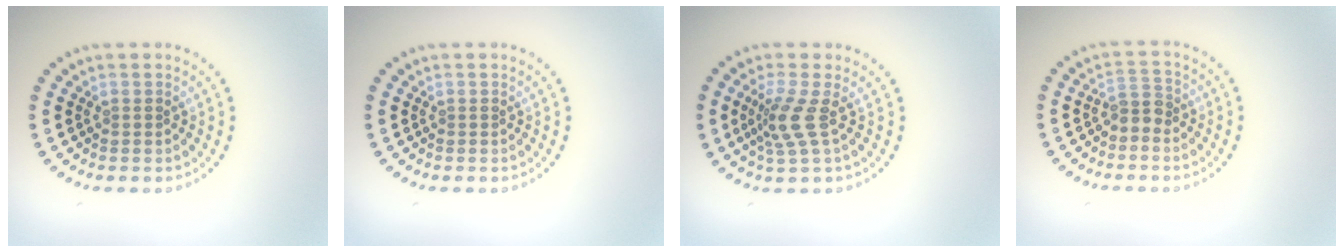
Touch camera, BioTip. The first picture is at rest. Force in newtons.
{"total": 0.0}
{"total": 2.8, "press": 2.0, "slide": 2.0}
{"total": 1.8, "press": 1.4, "slide": 1.2}